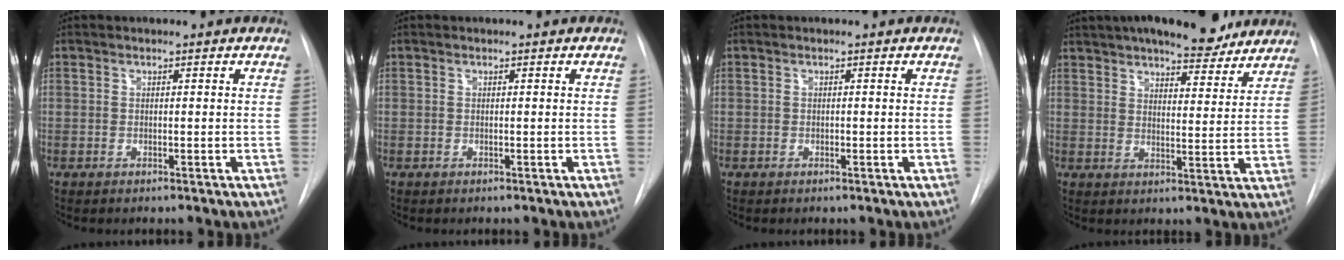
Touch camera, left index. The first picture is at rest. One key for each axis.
{"total": 0.0}
{"total": 0.0}
{"total": 16.9, "fx": 14.0, "fy": 4.5, "fz": 8.3, "tx": -0.127, "ty": 0.020, "tz": 0.193}